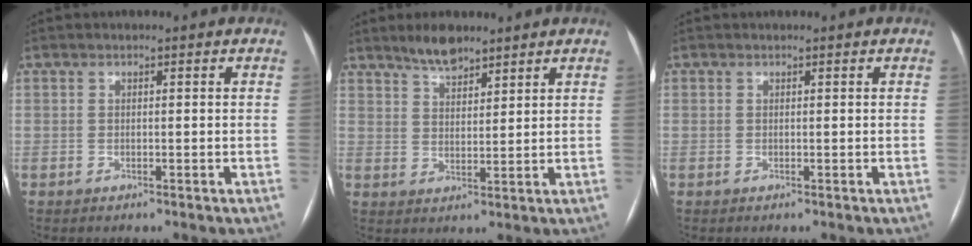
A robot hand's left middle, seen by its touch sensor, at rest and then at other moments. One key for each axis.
{"total": 4.8, "fx": 4.1, "fy": 1.3, "fz": 2.0, "tx": -0.043, "ty": 0.001, "tz": 0.075}
{"total": 0.0}